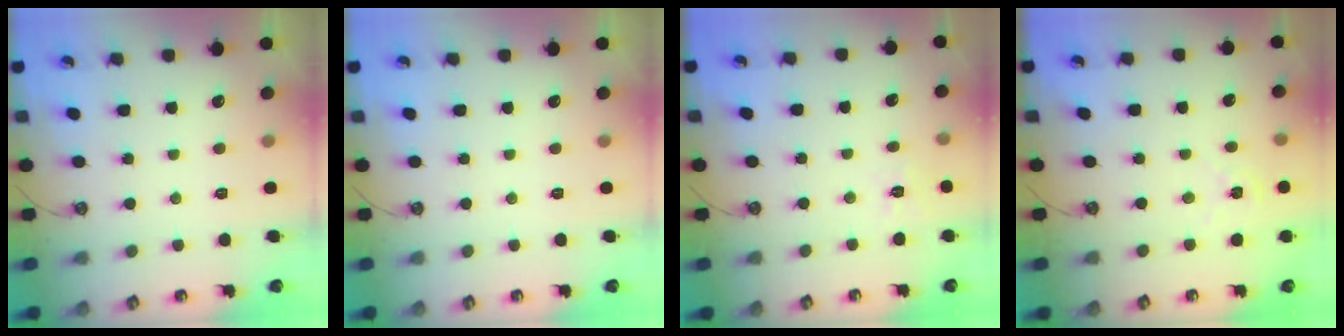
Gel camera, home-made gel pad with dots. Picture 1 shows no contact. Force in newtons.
{"total": 0.0}
{"total": 4.8, "press": 4.8, "slide": 0.6}
{"total": 2.2, "press": 2.2, "slide": 0.3}